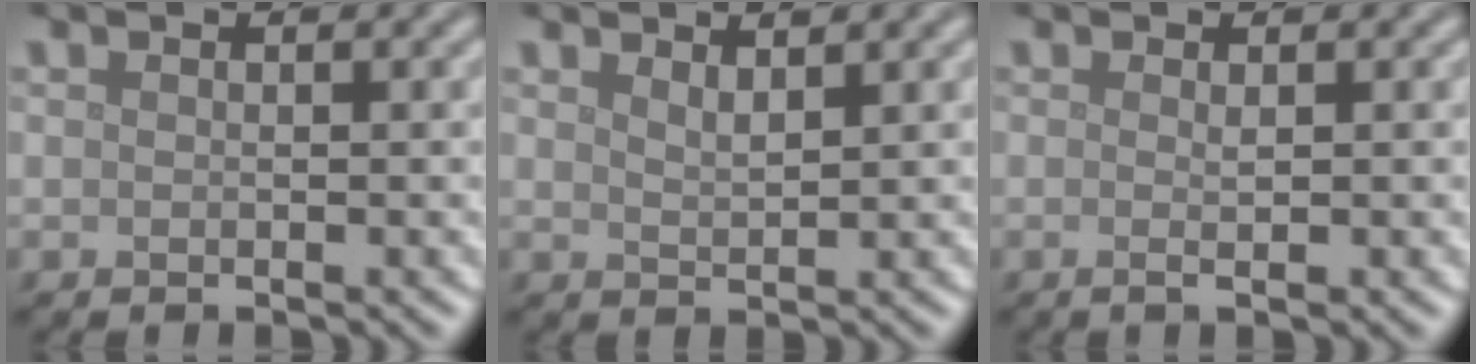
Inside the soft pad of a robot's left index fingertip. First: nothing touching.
{"total": 1.5, "force": [1.3, 0.3, 0.6], "torque": [-0.011, 0.001, 0.024]}
{"total": 1.4, "force": [0.0, 0.3, 1.4], "torque": [-0.020, -0.002, -0.004]}